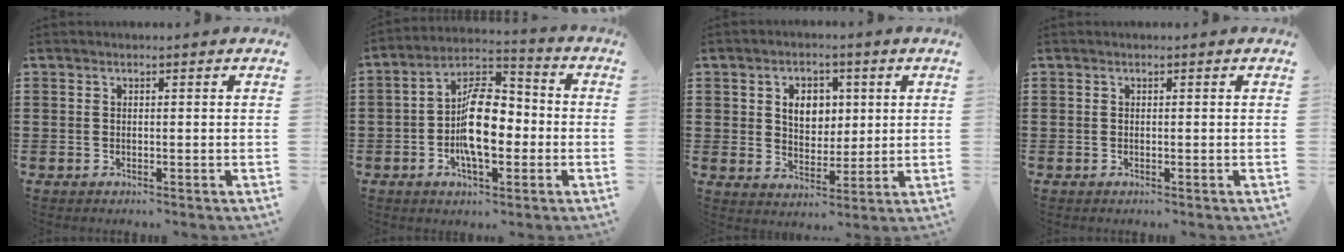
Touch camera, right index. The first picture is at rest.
{"total": 10.7, "force": [-1.9, 5.0, 9.3], "torque": [-0.185, 0.002, -0.039]}
{"total": 5.4, "force": [1.4, 4.1, 3.2], "torque": [-0.064, 0.009, 0.017]}
{"total": 0.0}